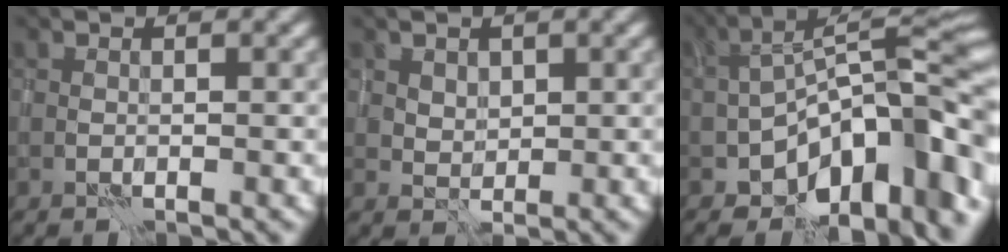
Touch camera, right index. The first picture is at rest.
{"total": 1.3, "force": [0.8, 1.0, 0.3], "torque": [-0.004, -0.004, 0.017]}
{"total": 15.2, "force": [-6.0, 7.0, 12.1], "torque": [-0.157, 0.008, -0.090]}